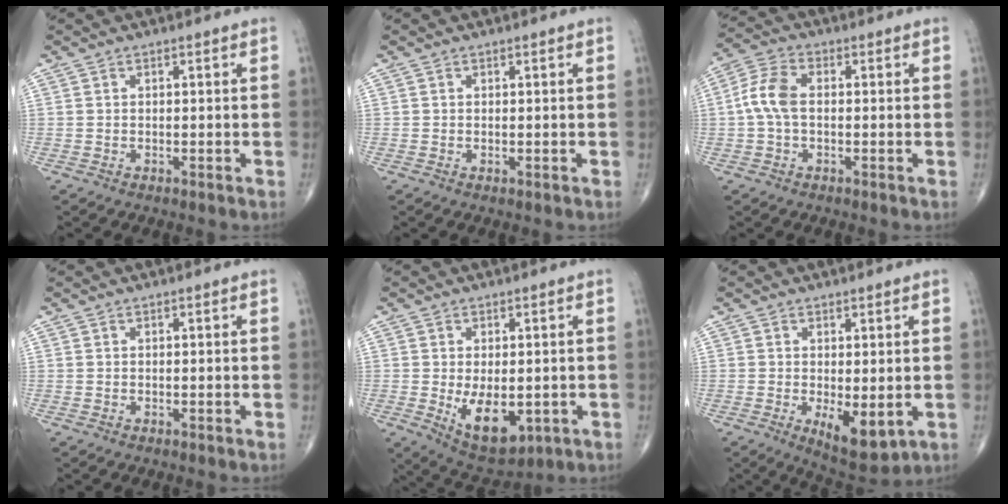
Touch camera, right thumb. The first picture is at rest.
{"total": 0.0}
{"total": 6.6, "force": [-0.1, 3.8, 5.4], "torque": [-0.119, 0.019, -0.009]}
{"total": 0.0}
{"total": 10.0, "force": [-1.8, 5.5, 8.1], "torque": [-0.112, -0.013, -0.010]}
{"total": 7.4, "force": [-1.4, 3.2, 6.5], "torque": [-0.089, -0.021, -0.011]}